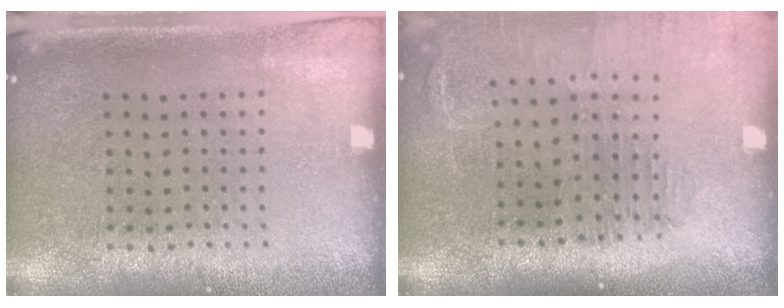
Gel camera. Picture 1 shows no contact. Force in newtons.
{"total": 1.4, "press": 1.4, "slide": 0.1}